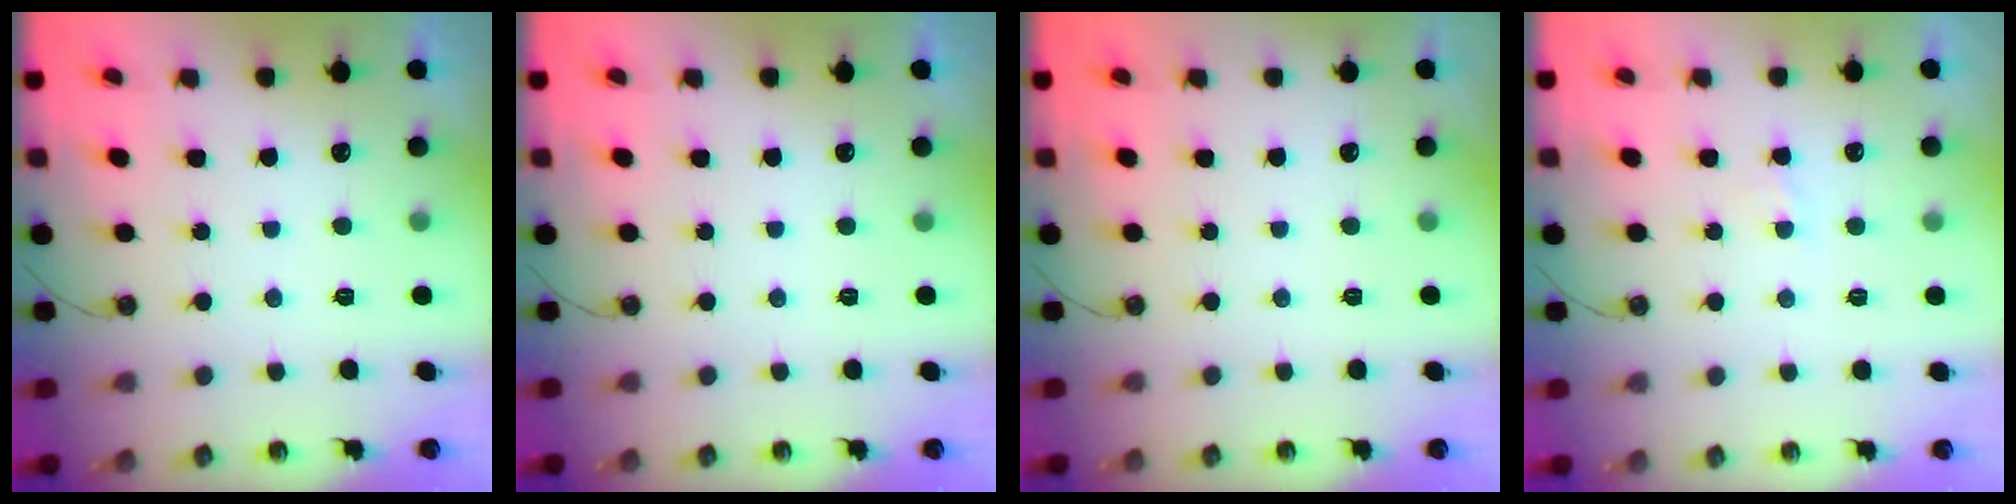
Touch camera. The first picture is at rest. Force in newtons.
{"total": 0.0}
{"total": 0.0}
{"total": 2.8, "press": 2.8, "slide": 0.4}